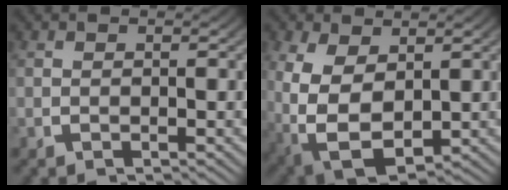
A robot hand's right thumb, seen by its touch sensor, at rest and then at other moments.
{"total": 10.5, "force": [-1.9, 7.8, 6.7], "torque": [-0.188, -0.065, 0.002]}